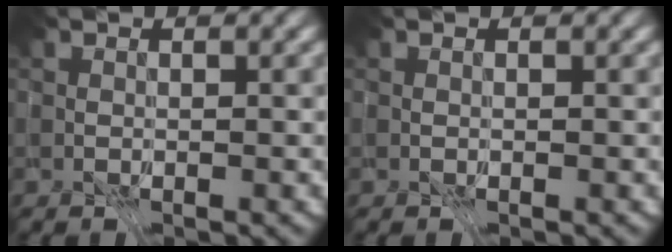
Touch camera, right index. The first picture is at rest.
{"total": 0.0}